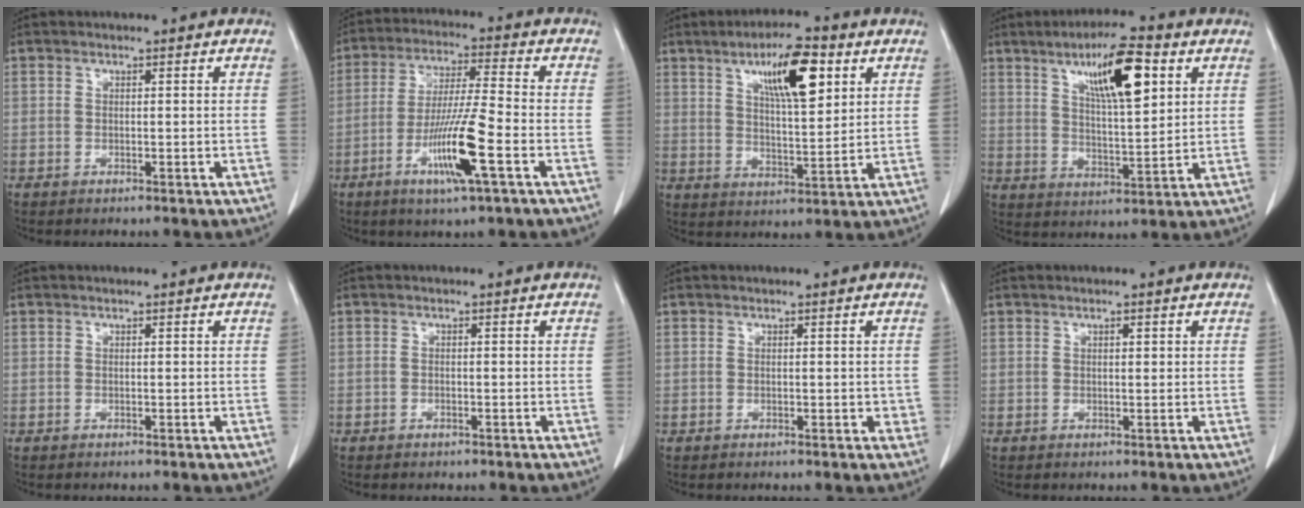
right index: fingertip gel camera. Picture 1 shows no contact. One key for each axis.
{"total": 11.4, "fx": -4.4, "fy": -0.1, "fz": 10.5, "tx": -0.205, "ty": -0.014, "tz": -0.082}
{"total": 11.1, "fx": 5.2, "fy": 2.5, "fz": 9.5, "tx": -0.163, "ty": 0.006, "tz": 0.088}
{"total": 12.1, "fx": 5.5, "fy": 2.2, "fz": 10.5, "tx": -0.181, "ty": 0.006, "tz": 0.094}
{"total": 0.0}
{"total": 0.6, "fx": -0.4, "fy": 0.4, "fz": 0.1, "tx": -0.003, "ty": 0.001, "tz": -0.004}
{"total": 1.3, "fx": -0.1, "fy": 0.8, "fz": 1.0, "tx": -0.008, "ty": 0.002, "tz": 0.001}
{"total": 0.8, "fx": 0.4, "fy": 0.2, "fz": 0.6, "tx": -0.013, "ty": 0.000, "tz": 0.006}